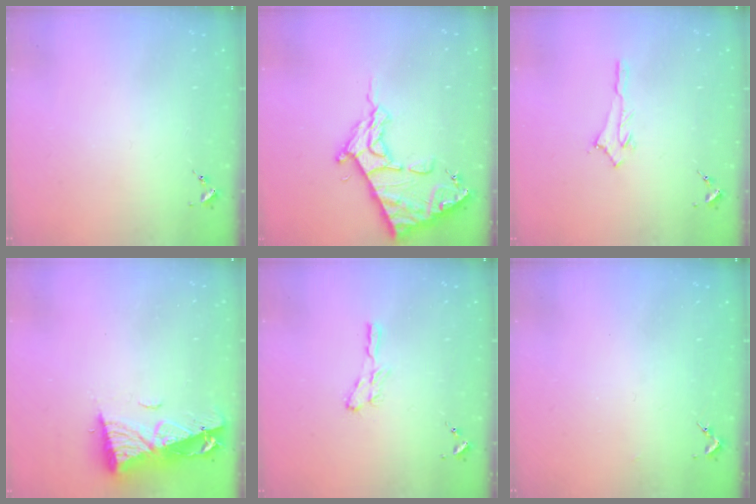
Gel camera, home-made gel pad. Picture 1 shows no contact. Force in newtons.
{"total": 16.9, "press": 16.8, "slide": 1.5}
{"total": 2.6, "press": 2.6, "slide": 0.2}
{"total": 10.9, "press": 10.9, "slide": 1.2}
{"total": 5.3, "press": 5.3, "slide": 0.2}
{"total": 1.3, "press": 1.3, "slide": 0.1}